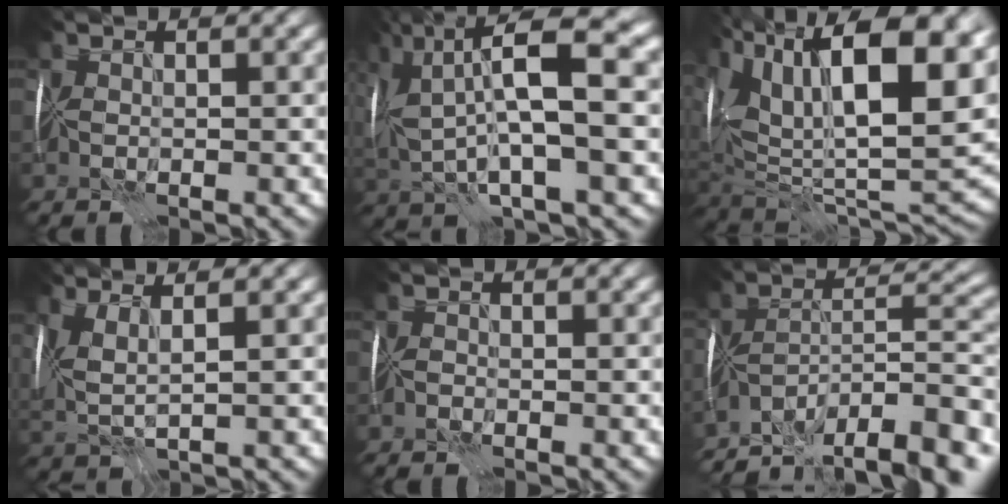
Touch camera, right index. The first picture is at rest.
{"total": 11.9, "force": [2.6, 2.8, 11.2], "torque": [-0.219, 0.017, 0.048]}
{"total": 19.0, "force": [6.7, 8.6, 15.6], "torque": [-0.236, 0.022, 0.120]}
{"total": 3.3, "force": [0.8, 0.5, 3.2], "torque": [-0.086, 0.003, 0.022]}
{"total": 1.2, "force": [-1.1, -0.3, -0.2], "torque": [0.008, -0.004, -0.022]}
{"total": 13.1, "force": [-10.8, 3.4, 6.6], "torque": [-0.109, 0.008, -0.165]}